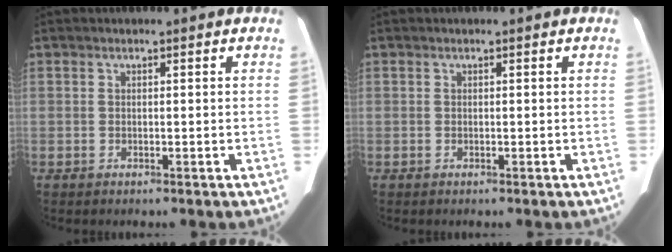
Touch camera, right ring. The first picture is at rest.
{"total": 0.0}